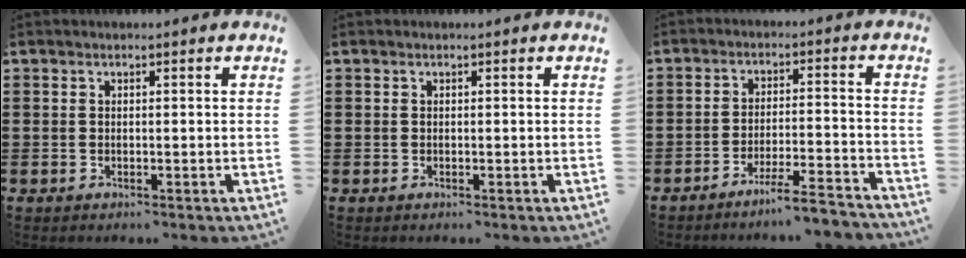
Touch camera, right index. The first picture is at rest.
{"total": 0.0}
{"total": 5.5, "force": [-5.0, -0.4, 2.4], "torque": [-0.045, -0.015, -0.096]}